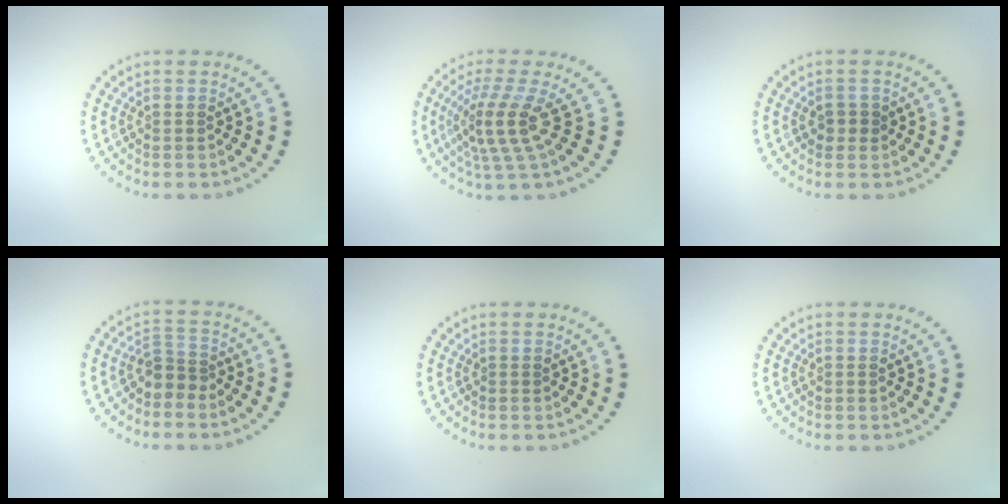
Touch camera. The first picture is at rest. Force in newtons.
{"total": 4.0, "press": 2.7, "slide": 2.9}
{"total": 1.3, "press": 1.2, "slide": 0.5}
{"total": 2.1, "press": 1.6, "slide": 1.3}
{"total": 0.0}
{"total": 0.0}